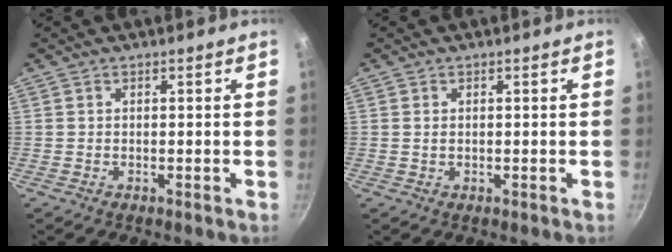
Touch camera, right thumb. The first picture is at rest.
{"total": 0.8, "force": [0.1, 0.6, 0.6], "torque": [-0.010, 0.002, 0.002]}